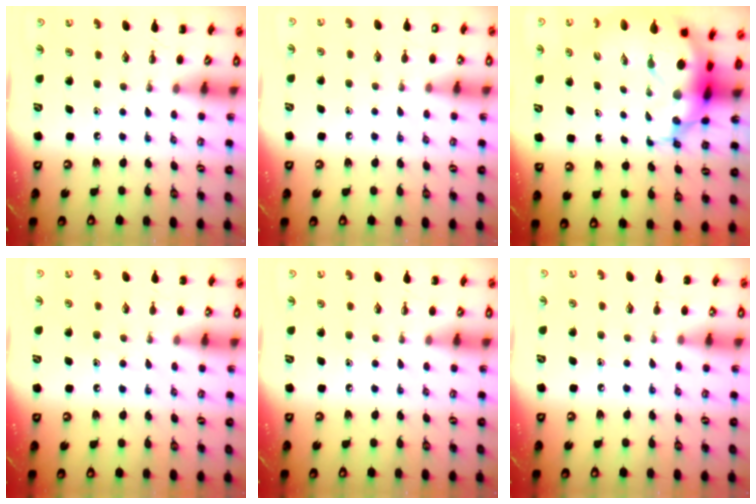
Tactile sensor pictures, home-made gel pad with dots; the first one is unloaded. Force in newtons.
{"total": 6.7, "press": 6.3, "slide": 2.2}
{"total": 10.8, "press": 10.4, "slide": 2.8}
{"total": 7.0, "press": 6.9, "slide": 1.1}
{"total": 6.1, "press": 5.9, "slide": 1.4}
{"total": 6.6, "press": 6.3, "slide": 1.9}